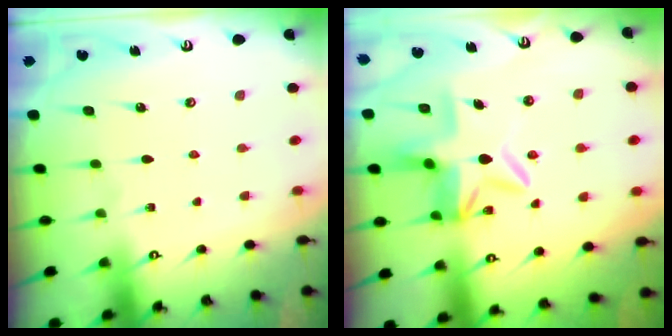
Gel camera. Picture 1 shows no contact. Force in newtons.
{"total": 9.1, "press": 8.9, "slide": 1.9}